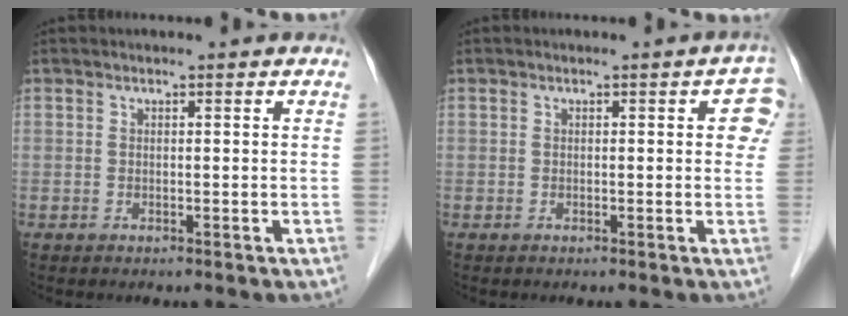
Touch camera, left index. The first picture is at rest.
{"total": 3.7, "force": [1.3, 1.7, 3.1], "torque": [-0.017, 0.005, 0.008]}